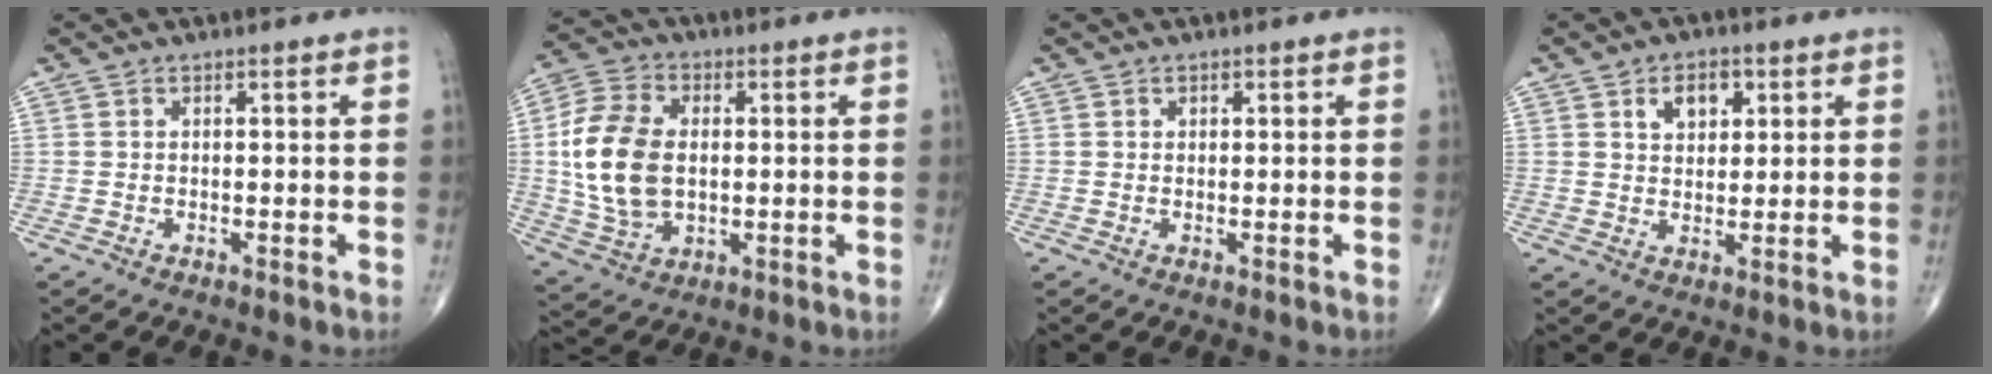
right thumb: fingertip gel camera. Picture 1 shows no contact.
{"total": 14.8, "force": [0.6, 9.5, 11.3], "torque": [-0.222, 0.004, 0.014]}
{"total": 0.7, "force": [0.3, 0.6, 0.2], "torque": [0.002, -0.001, 0.004]}
{"total": 5.6, "force": [2.4, 3.7, 3.4], "torque": [-0.030, -0.009, 0.036]}